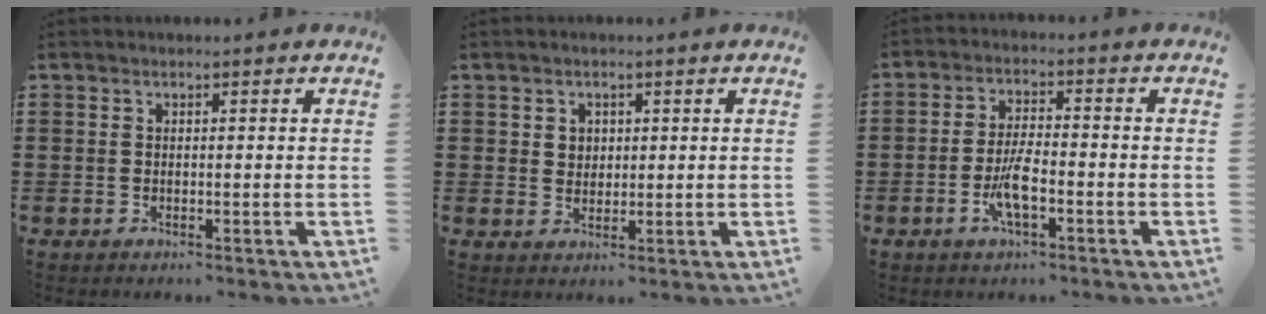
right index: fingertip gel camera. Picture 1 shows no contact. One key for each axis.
{"total": 2.0, "fx": 0.8, "fy": 1.8, "fz": 0.5, "tx": -0.015, "ty": 0.009, "tz": 0.015}
{"total": 5.7, "fx": -2.3, "fy": 1.5, "fz": 5.0, "tx": -0.109, "ty": -0.007, "tz": -0.048}